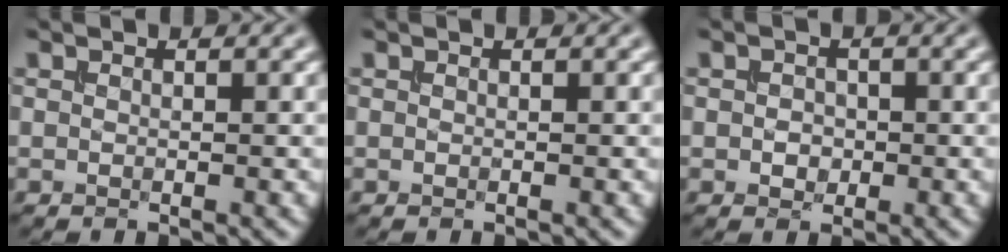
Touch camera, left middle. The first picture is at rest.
{"total": 0.0}
{"total": 1.3, "force": [-0.2, 1.1, 0.7], "torque": [-0.015, -0.002, -0.008]}